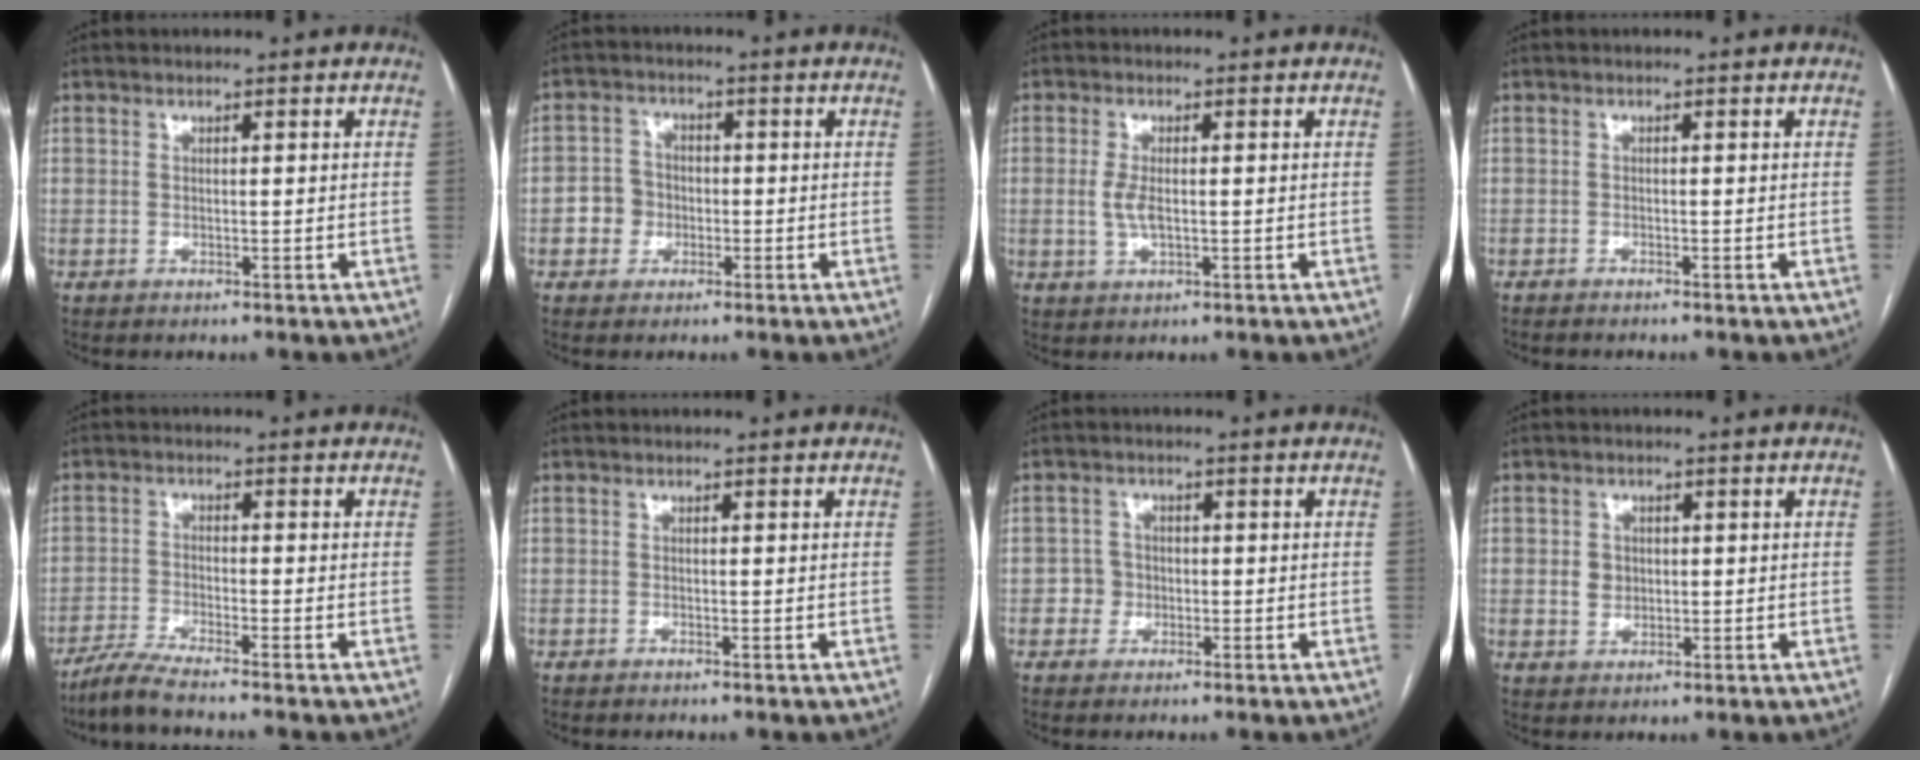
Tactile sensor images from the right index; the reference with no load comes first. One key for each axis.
{"total": 4.1, "fx": -1.3, "fy": 3.8, "fz": 1.2, "tx": -0.023, "ty": 0.019, "tz": -0.023}
{"total": 3.2, "fx": -0.1, "fy": 1.2, "fz": 3.0, "tx": -0.068, "ty": -0.003, "tz": -0.001}
{"total": 1.8, "fx": -1.6, "fy": 0.1, "fz": 0.7, "tx": -0.012, "ty": -0.002, "tz": -0.021}
{"total": 5.3, "fx": -4.6, "fy": -0.9, "fz": 2.4, "tx": -0.049, "ty": -0.020, "tz": -0.092}
{"total": 0.6, "fx": -0.5, "fy": 0.0, "fz": 0.2, "tx": -0.002, "ty": -0.001, "tz": -0.010}
{"total": 2.3, "fx": -0.8, "fy": 2.1, "fz": 0.2, "tx": 0.004, "ty": 0.011, "tz": -0.018}
{"total": 2.7, "fx": 0.3, "fy": 2.4, "fz": 1.2, "tx": -0.019, "ty": 0.007, "tz": 0.010}